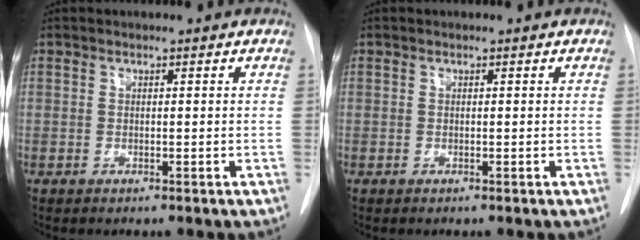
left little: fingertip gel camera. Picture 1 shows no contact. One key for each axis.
{"total": 0.0}